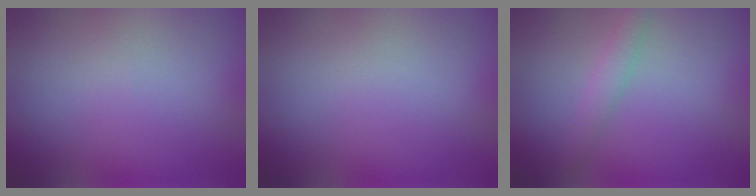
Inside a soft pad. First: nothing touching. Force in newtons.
{"total": 0.0}
{"total": 1.8, "press": 1.8, "slide": 0.0}